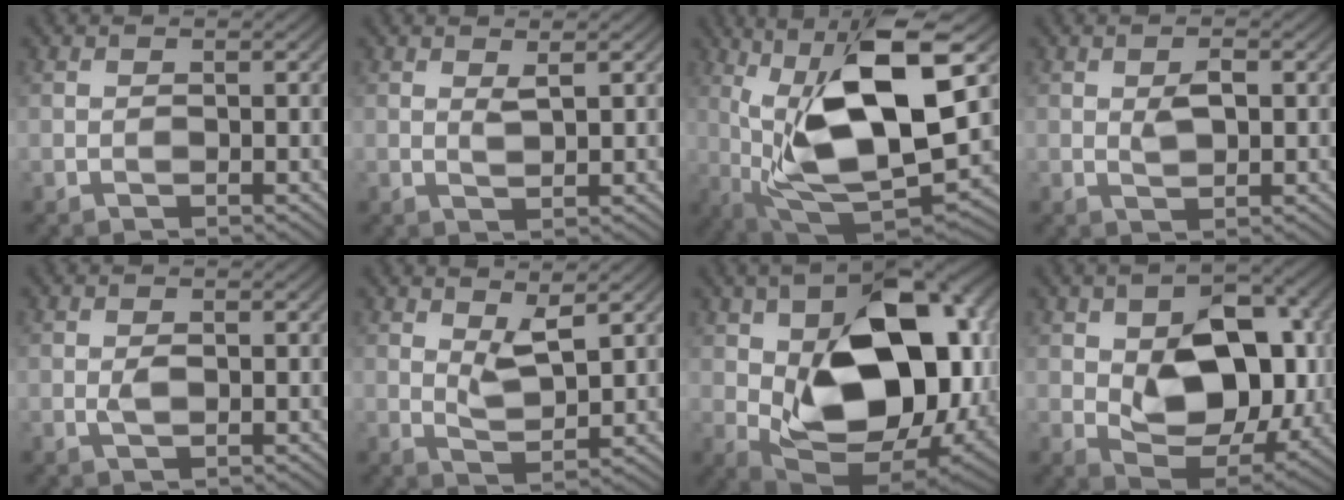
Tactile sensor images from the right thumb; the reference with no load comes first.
{"total": 1.5, "force": [0.9, 0.2, 1.2], "torque": [-0.028, -0.004, 0.018]}
{"total": 17.1, "force": [3.3, 6.4, 15.5], "torque": [-0.286, 0.006, 0.057]}
{"total": 2.4, "force": [0.5, 1.2, 2.1], "torque": [-0.038, -0.002, 0.009]}
{"total": 1.4, "force": [-0.1, 0.7, 1.3], "torque": [-0.024, 0.000, -0.002]}
{"total": 4.0, "force": [2.2, 1.3, 3.1], "torque": [-0.069, -0.010, 0.043]}
{"total": 18.9, "force": [1.0, 11.4, 15.1], "torque": [-0.236, -0.017, 0.019]}
{"total": 12.5, "force": [0.6, 7.9, 9.8], "torque": [-0.151, -0.006, 0.014]}